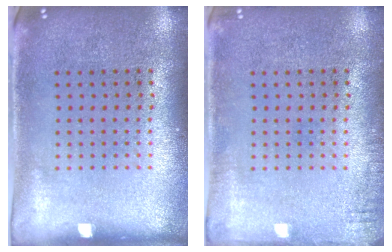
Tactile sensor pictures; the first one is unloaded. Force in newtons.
{"total": 1.3, "press": 1.3, "slide": 0.1}